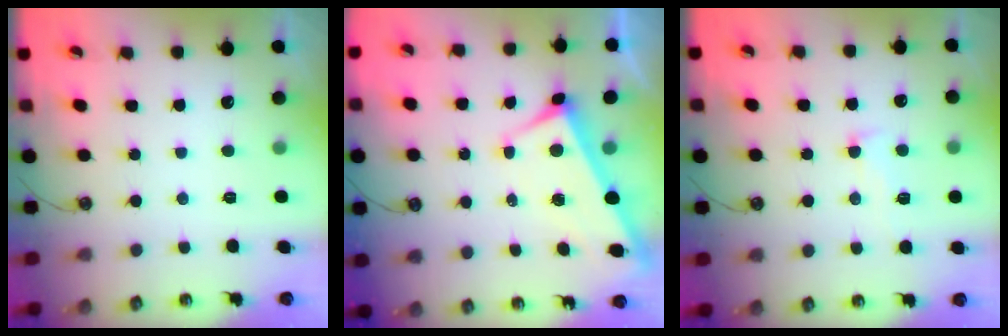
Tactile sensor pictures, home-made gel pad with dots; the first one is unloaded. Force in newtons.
{"total": 2.8, "press": 2.7, "slide": 0.9}
{"total": 2.4, "press": 2.2, "slide": 1.0}